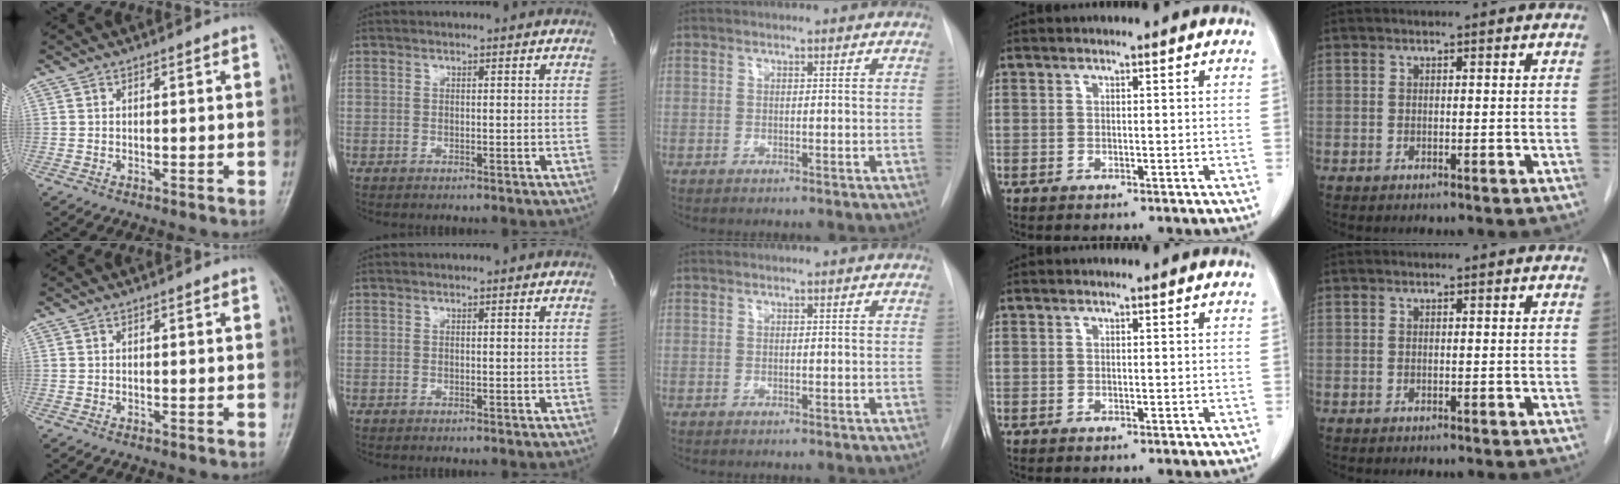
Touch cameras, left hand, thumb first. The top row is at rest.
{}